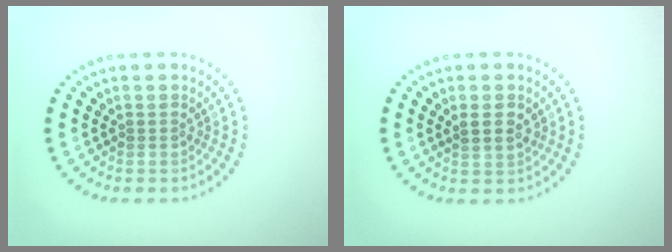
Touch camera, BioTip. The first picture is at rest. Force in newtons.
{"total": 1.5, "press": 1.5, "slide": 0.4}